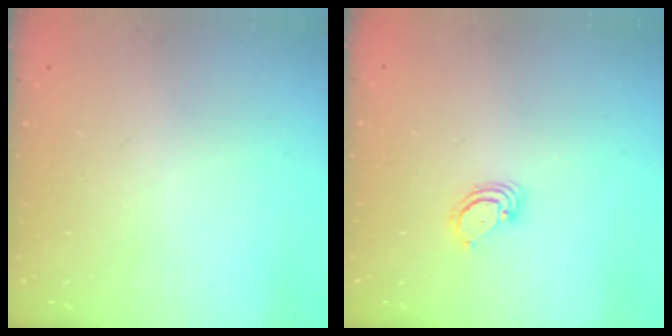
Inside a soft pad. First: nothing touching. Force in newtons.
{"total": 2.8, "press": 2.8, "slide": 0.3}